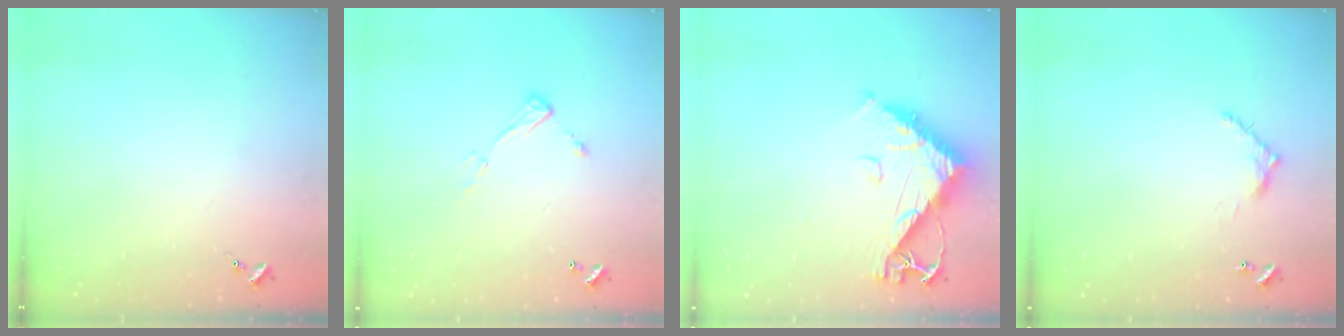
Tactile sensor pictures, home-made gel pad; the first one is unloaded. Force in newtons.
{"total": 6.5, "press": 6.4, "slide": 0.6}
{"total": 10.6, "press": 10.5, "slide": 1.1}
{"total": 6.3, "press": 6.3, "slide": 0.4}